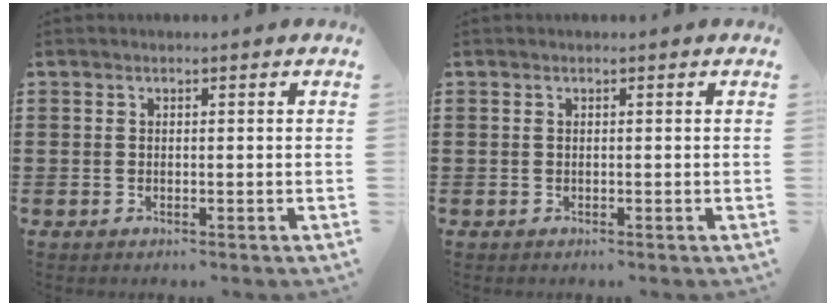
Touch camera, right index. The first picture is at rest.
{"total": 0.0}